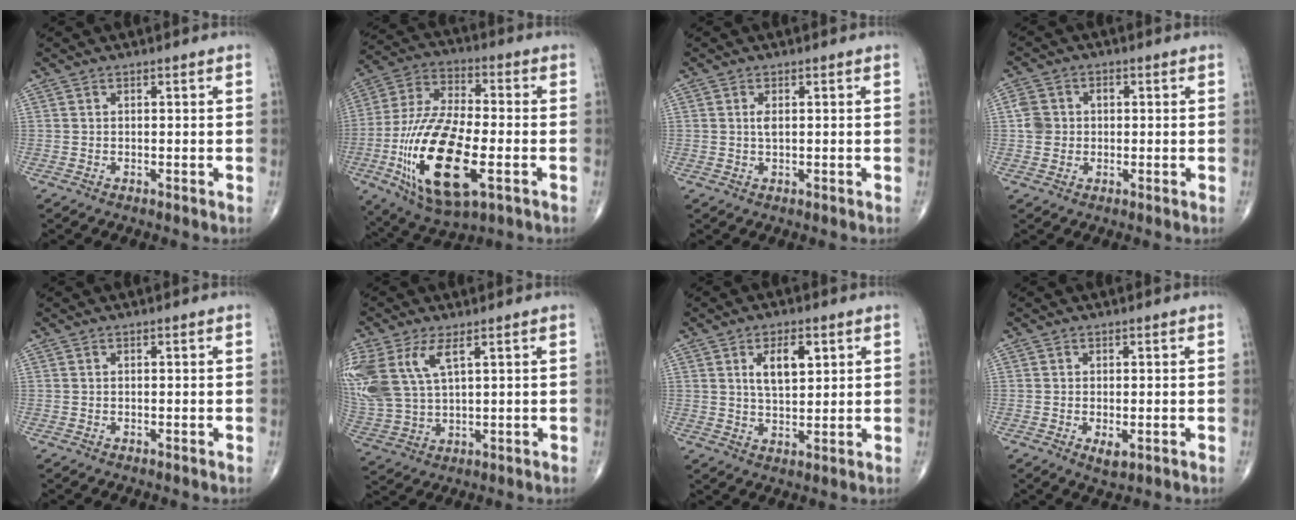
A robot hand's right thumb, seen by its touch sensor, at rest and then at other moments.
{"total": 23.6, "force": [-6.7, 10.1, 20.3], "torque": [-0.417, 0.005, -0.110]}
{"total": 0.6, "force": [0.1, 0.2, 0.6], "torque": [-0.009, 0.000, 0.001]}
{"total": 4.6, "force": [0.2, 4.2, 2.0], "torque": [-0.026, 0.011, -0.001]}
{"total": 0.0}
{"total": 14.9, "force": [5.8, 7.6, 11.4], "torque": [-0.279, -0.008, 0.125]}
{"total": 7.0, "force": [2.6, 3.4, 5.5], "torque": [-0.083, -0.015, 0.048]}
{"total": 2.3, "force": [-0.6, 1.0, 2.0], "torque": [-0.034, -0.005, -0.006]}